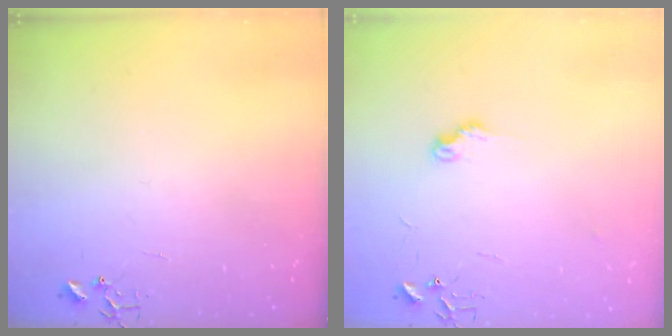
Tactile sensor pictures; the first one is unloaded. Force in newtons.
{"total": 7.1, "press": 7.1, "slide": 0.5}